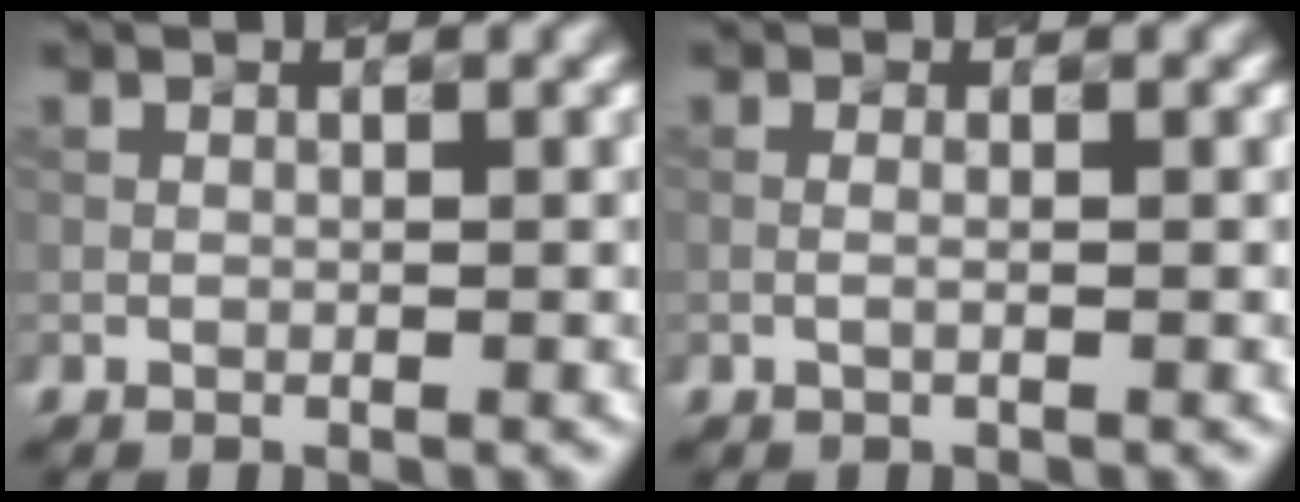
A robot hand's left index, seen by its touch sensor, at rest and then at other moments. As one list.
[{"total": 0.8, "force": [0.1, 0.3, 0.7], "torque": [-0.004, -0.006, -0.008]}]